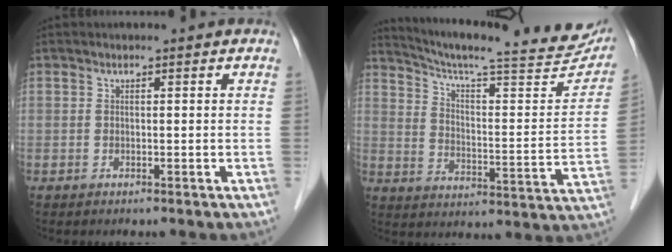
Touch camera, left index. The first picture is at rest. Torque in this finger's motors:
{"motor_torque": [-0.50, -1.09, 0.07, 0.04]}